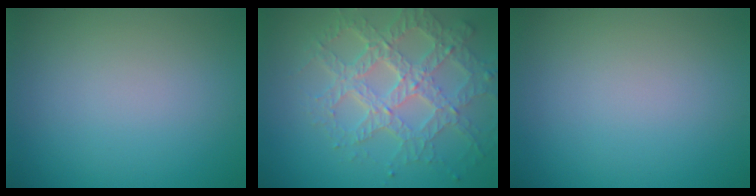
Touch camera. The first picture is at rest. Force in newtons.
{"total": 7.0, "press": 5.1, "slide": 4.8}
{"total": 0.0}